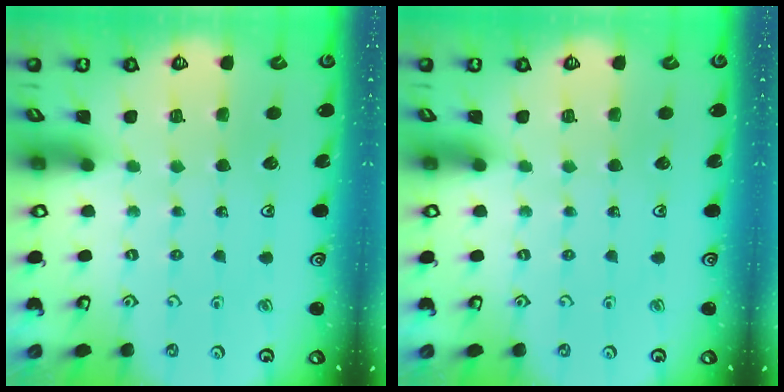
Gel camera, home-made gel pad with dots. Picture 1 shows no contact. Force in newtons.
{"total": 0.0}